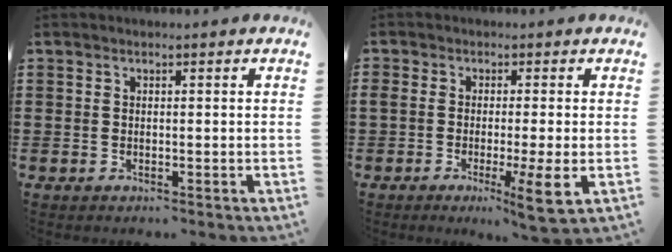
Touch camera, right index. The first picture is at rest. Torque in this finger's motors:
{"motor_torque": [1.71, -0.43, 0.67, 0.09]}